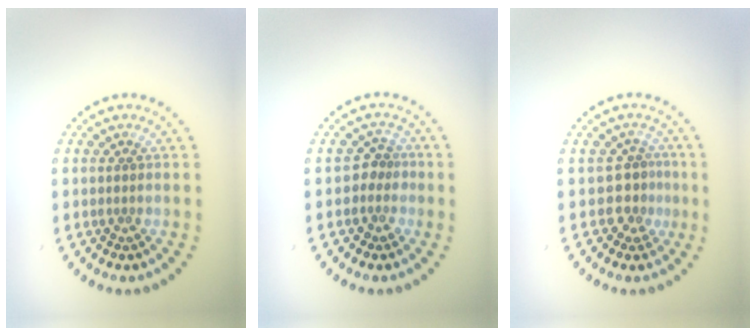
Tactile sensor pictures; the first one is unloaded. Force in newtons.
{"total": 1.9, "press": 1.4, "slide": 1.2}
{"total": 2.3, "press": 1.8, "slide": 1.4}